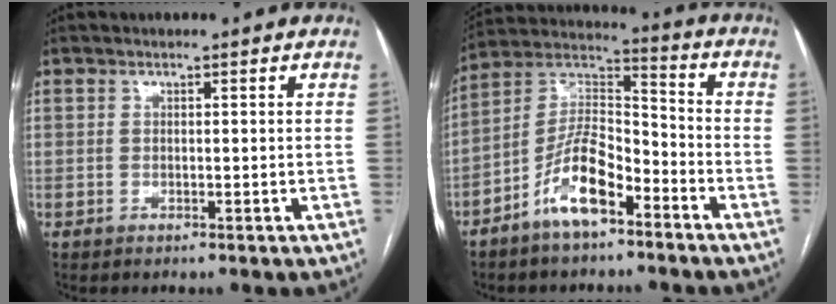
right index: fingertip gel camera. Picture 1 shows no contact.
{"total": 11.4, "force": [-6.5, 4.1, 8.4], "torque": [-0.174, 0.016, -0.123]}